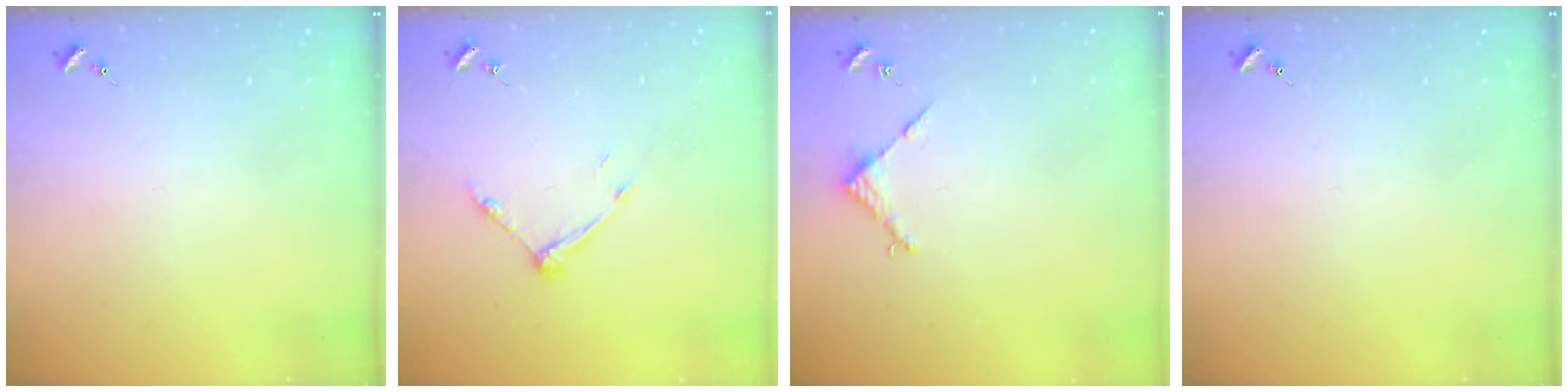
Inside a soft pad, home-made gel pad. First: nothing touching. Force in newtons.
{"total": 8.4, "press": 8.4, "slide": 0.5}
{"total": 2.9, "press": 2.8, "slide": 0.2}
{"total": 0.0}